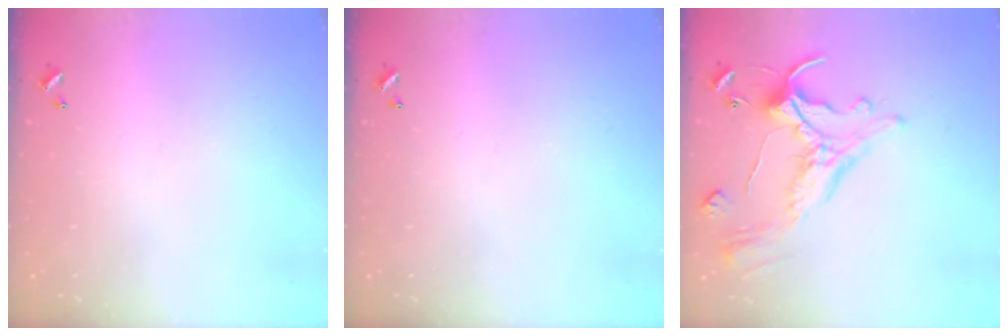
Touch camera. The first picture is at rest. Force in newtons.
{"total": 0.0}
{"total": 2.5, "press": 2.2, "slide": 1.2}